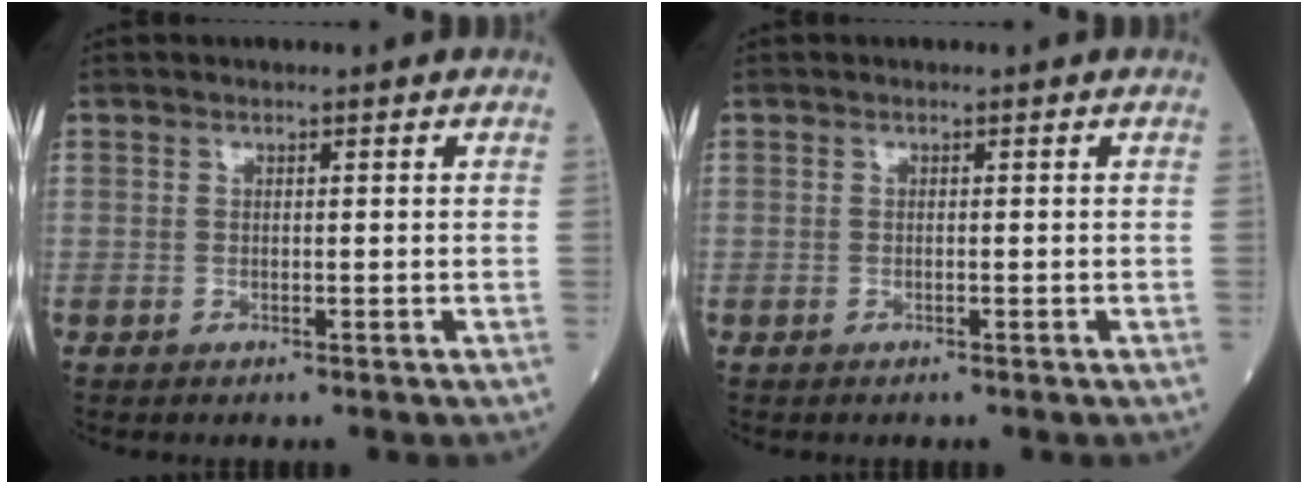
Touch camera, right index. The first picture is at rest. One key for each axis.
{"total": 0.0}